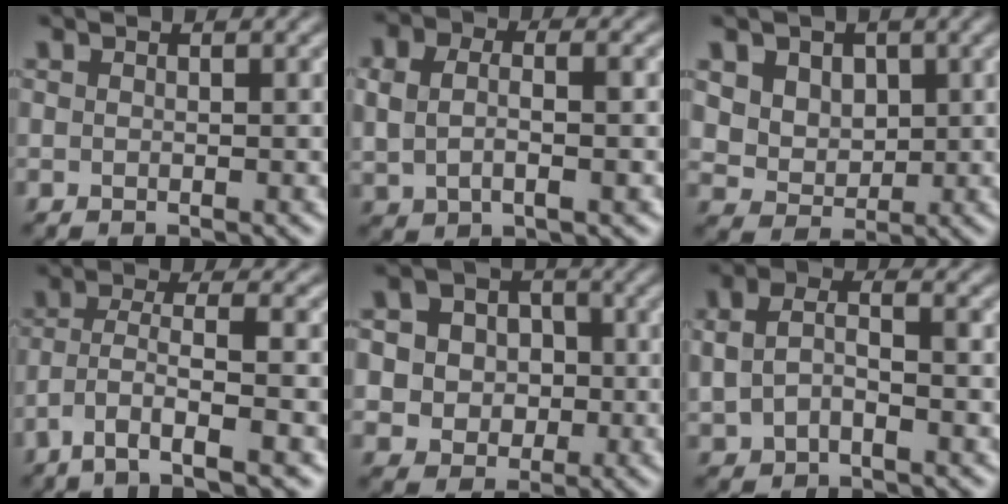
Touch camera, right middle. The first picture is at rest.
{"total": 4.8, "force": [0.6, 2.9, 3.7], "torque": [-0.067, 0.007, 0.009]}
{"total": 5.8, "force": [2.6, 4.5, 2.5], "torque": [-0.060, 0.009, 0.046]}
{"total": 5.7, "force": [-2.8, 1.4, 4.7], "torque": [-0.093, 0.003, -0.052]}
{"total": 8.7, "force": [1.3, 8.0, 3.0], "torque": [-0.085, 0.039, 0.016]}
{"total": 3.7, "force": [0.0, 2.3, 3.0], "torque": [-0.069, 0.009, -0.002]}